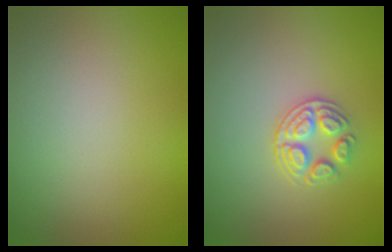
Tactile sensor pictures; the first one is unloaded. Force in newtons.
{"total": 2.9, "press": 2.6, "slide": 1.3}